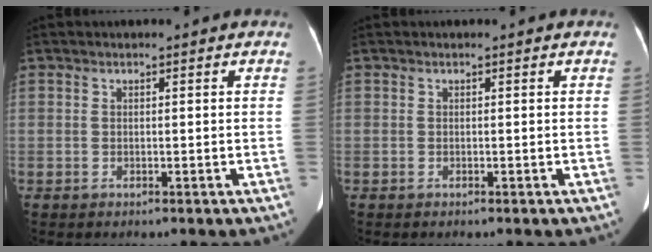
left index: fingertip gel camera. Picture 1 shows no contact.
{"total": 0.0}